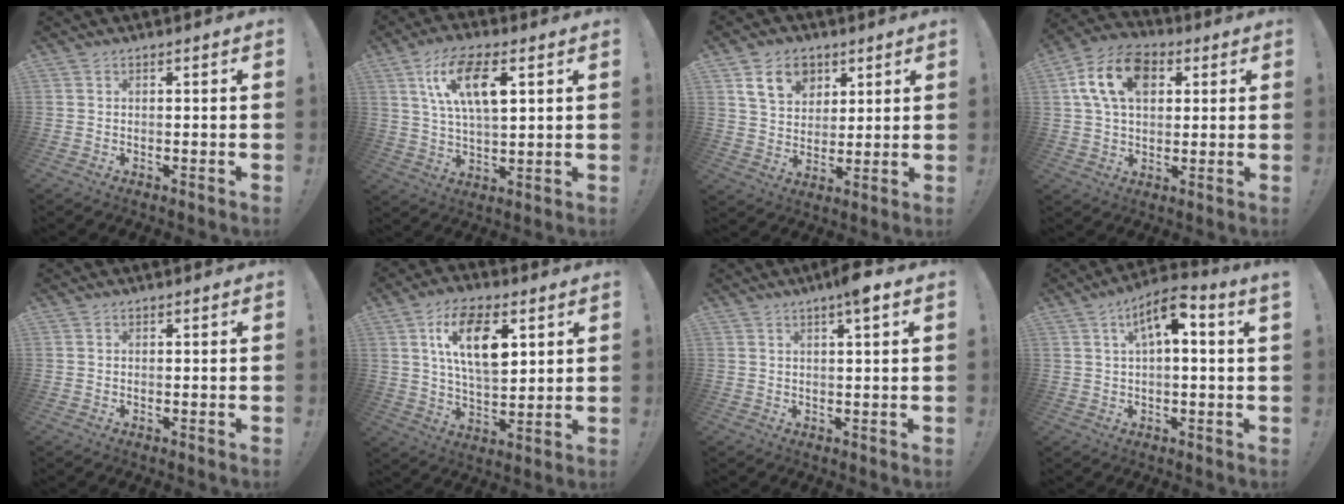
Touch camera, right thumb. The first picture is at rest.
{"total": 13.0, "force": [5.5, 5.6, 10.4], "torque": [-0.188, 0.005, 0.098]}
{"total": 12.3, "force": [5.9, 9.3, 5.5], "torque": [-0.083, -0.019, 0.116]}
{"total": 15.0, "force": [4.9, 10.2, 9.9], "torque": [-0.175, 0.004, 0.095]}
{"total": 0.0}
{"total": 15.3, "force": [5.3, 7.7, 12.1], "torque": [-0.212, 0.000, 0.089]}
{"total": 4.9, "force": [2.7, 0.1, 4.1], "torque": [-0.058, -0.009, 0.037]}
{"total": 7.8, "force": [2.4, 1.8, 7.2], "torque": [-0.115, -0.005, 0.036]}